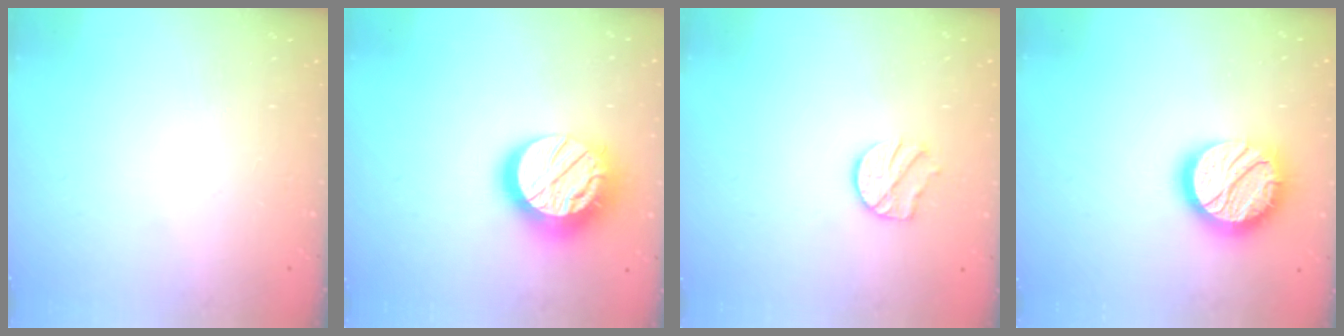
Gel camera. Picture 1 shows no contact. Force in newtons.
{"total": 18.9, "press": 18.8, "slide": 1.5}
{"total": 9.5, "press": 9.5, "slide": 0.7}
{"total": 18.0, "press": 18.0, "slide": 1.2}